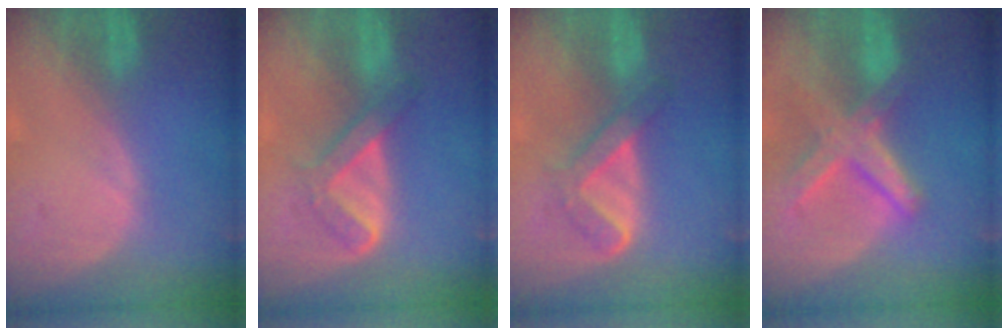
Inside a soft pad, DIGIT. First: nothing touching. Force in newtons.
{"total": 4.8, "press": 4.8, "slide": 0.9}
{"total": 4.8, "press": 4.7, "slide": 0.7}
{"total": 8.3, "press": 7.1, "slide": 4.3}